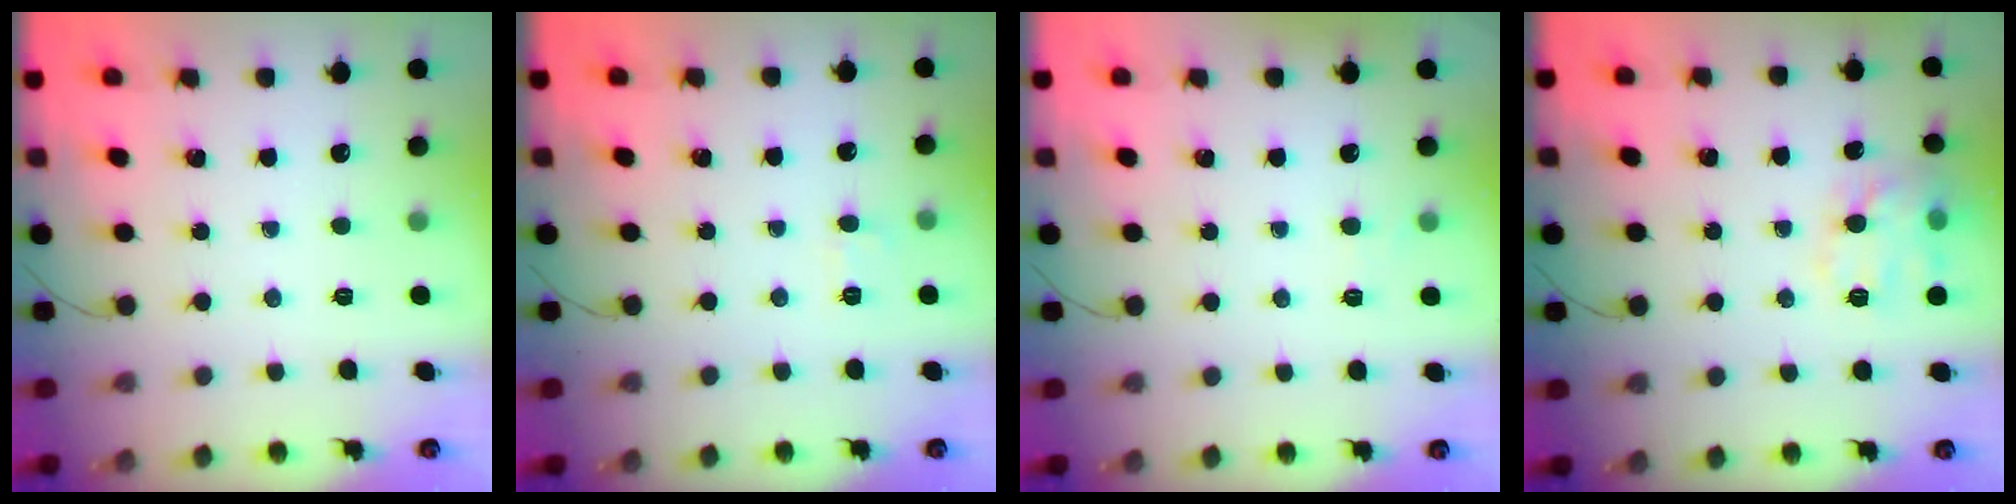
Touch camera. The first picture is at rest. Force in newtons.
{"total": 4.8, "press": 4.6, "slide": 1.3}
{"total": 4.1, "press": 3.9, "slide": 1.2}
{"total": 13.2, "press": 13.2, "slide": 0.6}